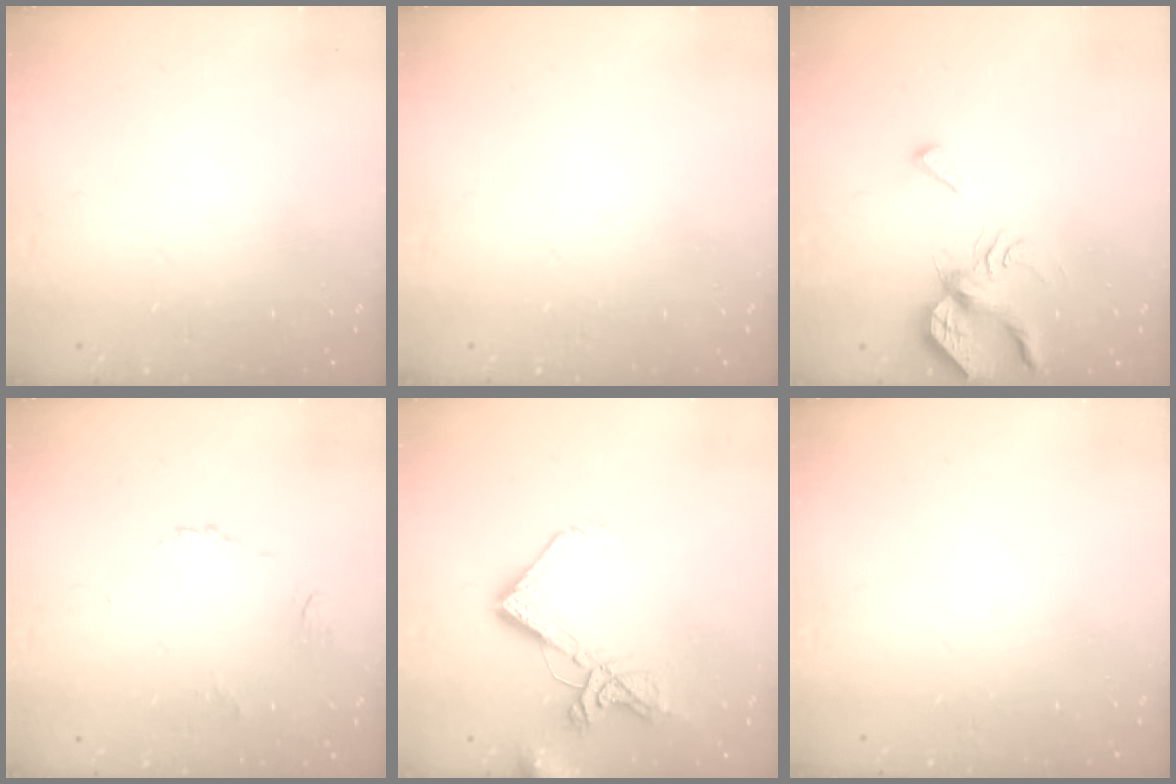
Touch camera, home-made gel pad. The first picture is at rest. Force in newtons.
{"total": 0.0}
{"total": 8.4, "press": 8.4, "slide": 0.9}
{"total": 3.0, "press": 3.0, "slide": 0.5}
{"total": 10.8, "press": 10.7, "slide": 1.3}
{"total": 0.0}